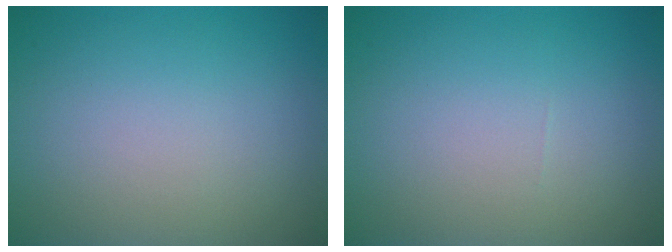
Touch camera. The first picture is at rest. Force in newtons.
{"total": 0.0}